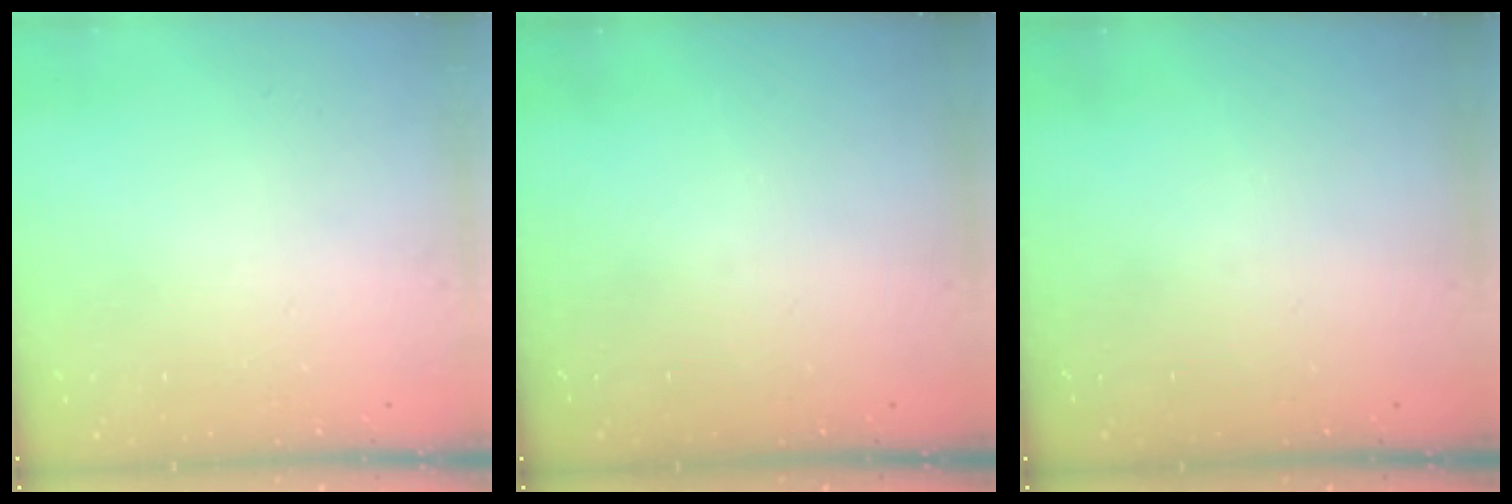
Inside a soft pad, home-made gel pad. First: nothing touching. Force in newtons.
{"total": 0.0}
{"total": 0.0}